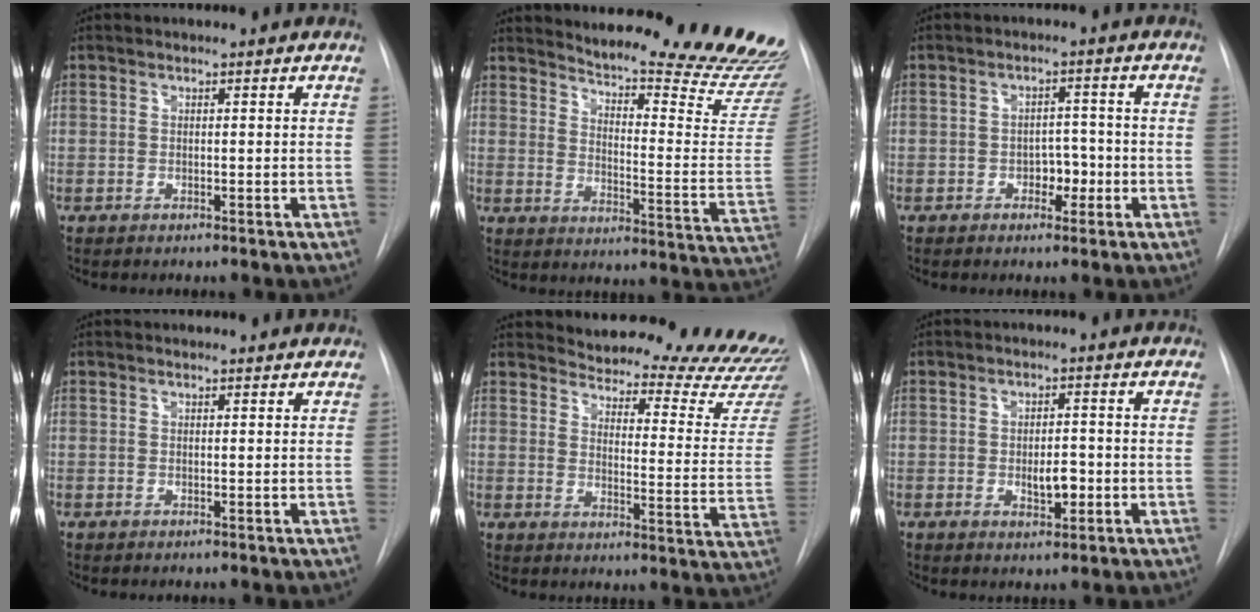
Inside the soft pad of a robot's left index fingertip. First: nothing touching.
{"total": 25.0, "force": [23.4, 1.0, 8.9], "torque": [-0.127, -0.147, 0.280]}
{"total": 3.5, "force": [-1.3, 2.2, 2.3], "torque": [-0.024, 0.008, -0.019]}
{"total": 1.0, "force": [1.0, 0.1, -0.1], "torque": [-0.008, -0.001, 0.008]}
{"total": 25.9, "force": [25.0, 3.1, 6.0], "torque": [-0.073, -0.148, 0.280]}
{"total": 3.8, "force": [-0.9, 1.7, 3.3], "torque": [-0.046, 0.002, -0.008]}